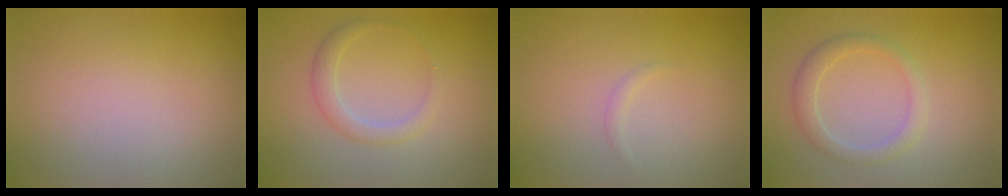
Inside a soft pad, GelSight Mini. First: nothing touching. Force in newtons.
{"total": 1.8, "press": 1.8, "slide": 0.0}
{"total": 0.6, "press": 0.6, "slide": 0.1}
{"total": 2.2, "press": 2.2, "slide": 0.0}